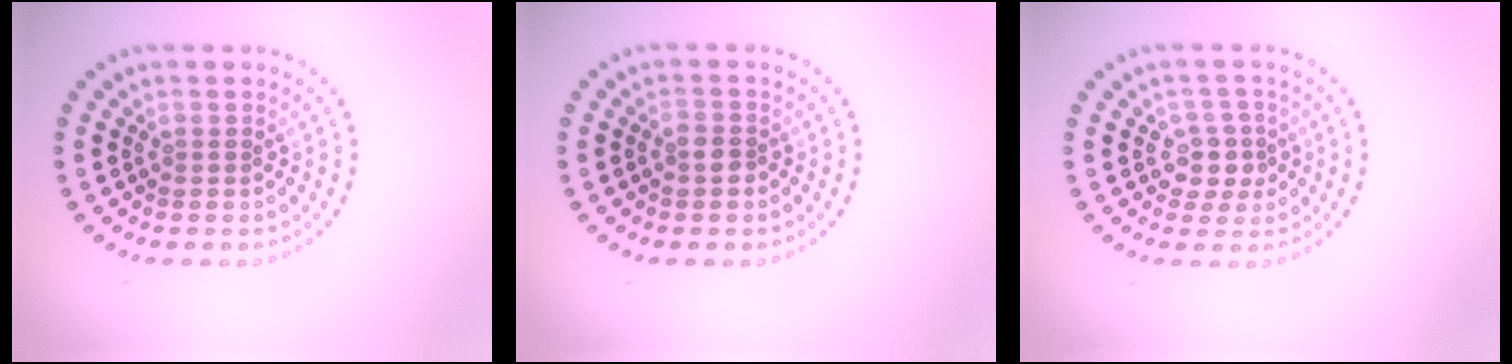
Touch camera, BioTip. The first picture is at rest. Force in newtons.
{"total": 1.3, "press": 1.2, "slide": 0.6}
{"total": 2.5, "press": 2.1, "slide": 1.3}